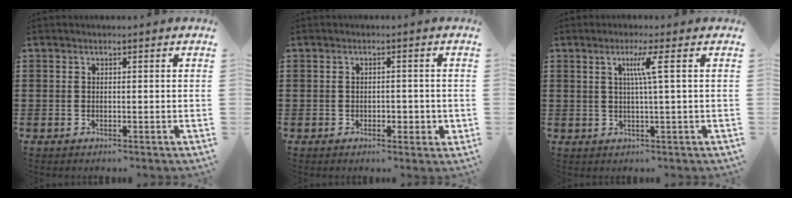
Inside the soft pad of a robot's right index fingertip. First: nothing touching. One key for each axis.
{"total": 1.7, "fx": -0.5, "fy": 1.1, "fz": 1.1, "tx": -0.022, "ty": 0.004, "tz": -0.012}
{"total": 4.2, "fx": 1.0, "fy": -0.5, "fz": 4.0, "tx": -0.078, "ty": -0.003, "tz": 0.011}